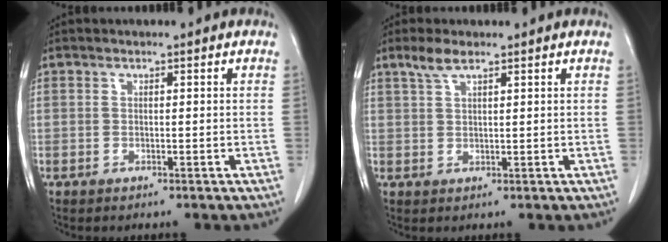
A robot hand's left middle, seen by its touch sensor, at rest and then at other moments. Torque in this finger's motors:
{"motor_torque": [0.61, -0.53, 0.01, 0.03]}